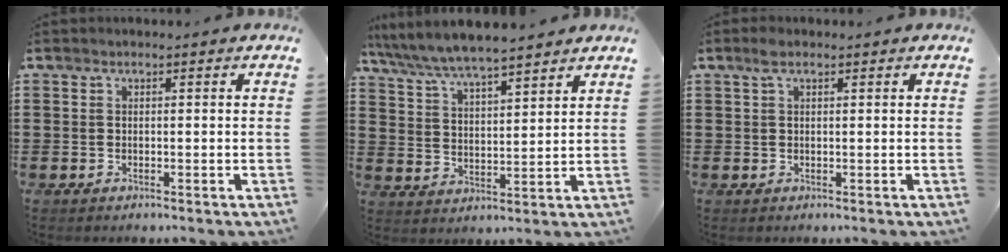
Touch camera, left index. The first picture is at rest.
{"total": 6.2, "force": [5.9, 0.2, 1.9], "torque": [-0.061, -0.028, 0.103]}
{"total": 1.7, "force": [0.9, 0.6, 1.3], "torque": [-0.029, 0.005, 0.015]}